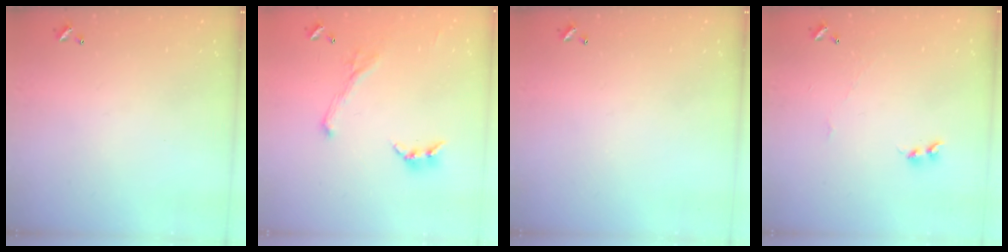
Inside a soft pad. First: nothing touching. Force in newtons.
{"total": 1.1, "press": 0.6, "slide": 0.9}
{"total": 0.0}
{"total": 3.6, "press": 3.6, "slide": 0.5}